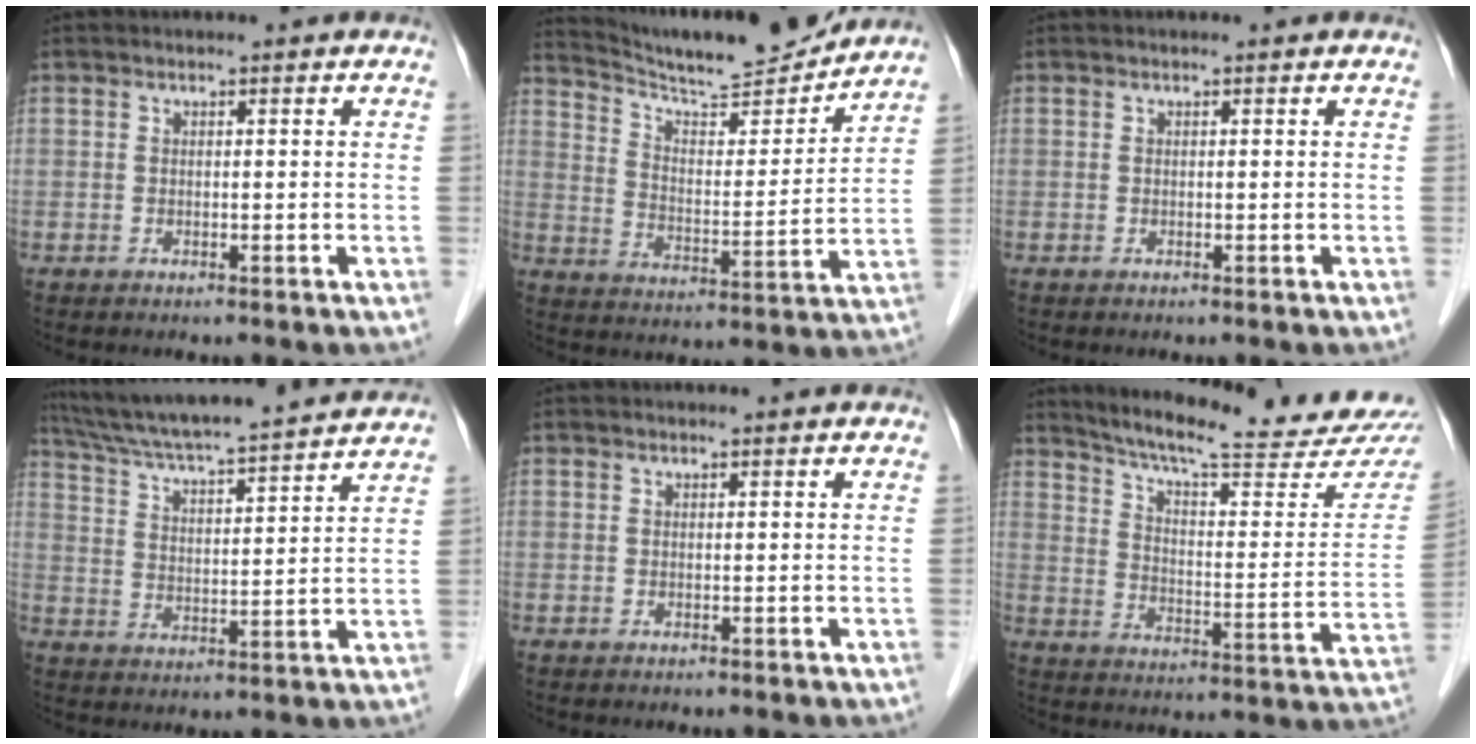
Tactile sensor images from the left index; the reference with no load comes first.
{"total": 16.3, "force": [15.5, 0.8, 5.0], "torque": [-0.091, -0.010, 0.242]}
{"total": 0.0}
{"total": 21.0, "force": [19.0, 0.0, 8.7], "torque": [-0.156, 0.009, 0.280]}
{"total": 0.9, "force": [0.9, 0.0, 0.3], "torque": [-0.009, 0.008, 0.013]}
{"total": 22.7, "force": [20.8, 1.0, 9.0], "torque": [-0.133, -0.066, 0.274]}